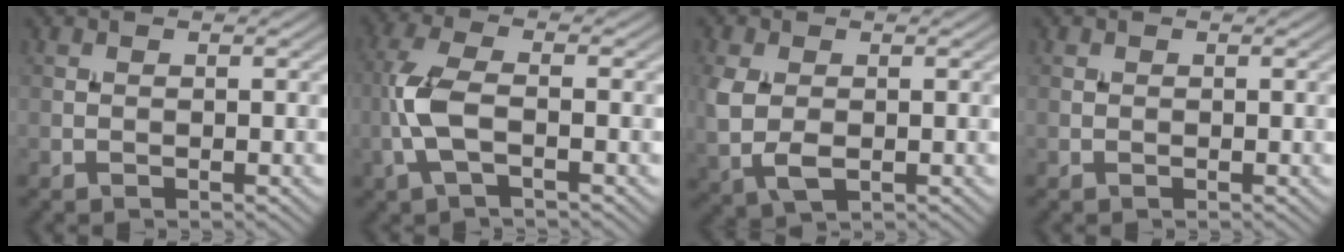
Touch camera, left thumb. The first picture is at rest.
{"total": 6.1, "force": [-1.5, 2.2, 5.4], "torque": [-0.139, 0.004, -0.040]}
{"total": 5.0, "force": [-0.3, 3.1, 3.8], "torque": [-0.112, -0.009, -0.005]}
{"total": 0.0}